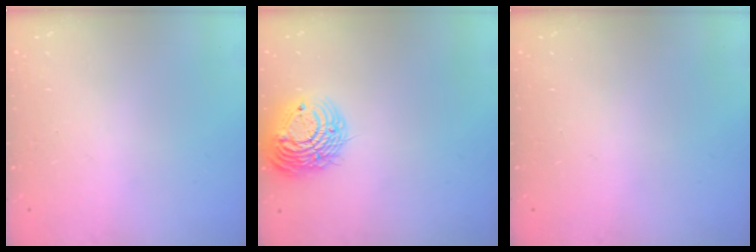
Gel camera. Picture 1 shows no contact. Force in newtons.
{"total": 13.6, "press": 13.5, "slide": 1.4}
{"total": 0.0}